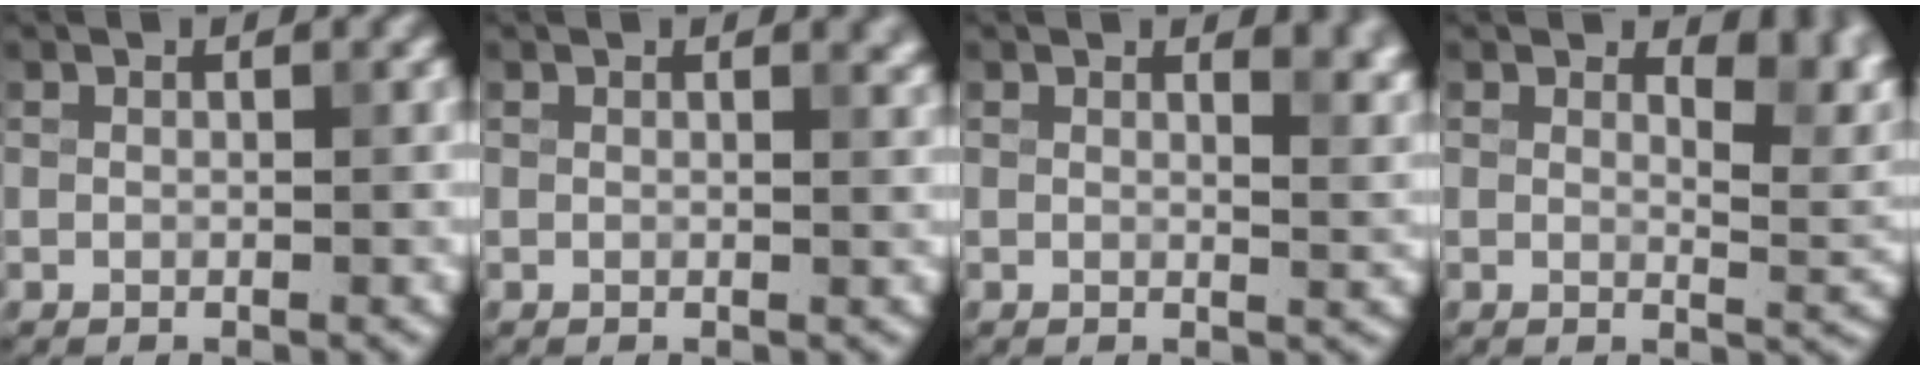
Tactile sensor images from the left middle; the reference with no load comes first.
{"total": 1.5, "force": [1.1, 0.5, 0.9], "torque": [-0.001, 0.003, 0.012]}
{"total": 4.0, "force": [2.5, 1.7, 2.5], "torque": [-0.013, 0.003, 0.030]}
{"total": 5.0, "force": [3.2, 2.0, 3.3], "torque": [-0.033, -0.006, 0.043]}